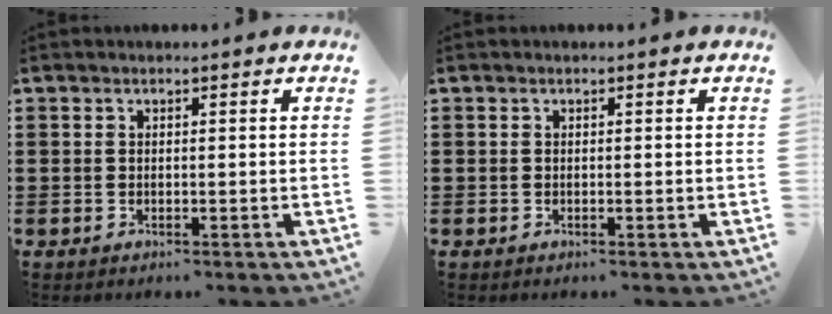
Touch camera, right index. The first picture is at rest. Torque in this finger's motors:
{"motor_torque": [0.10, 0.44, 0.00, 0.01]}